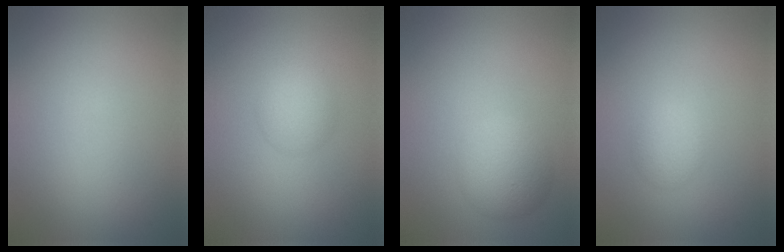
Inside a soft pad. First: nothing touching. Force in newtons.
{"total": 2.3, "press": 2.3, "slide": 0.1}
{"total": 3.8, "press": 3.8, "slide": 0.1}
{"total": 1.7, "press": 1.7, "slide": 0.2}